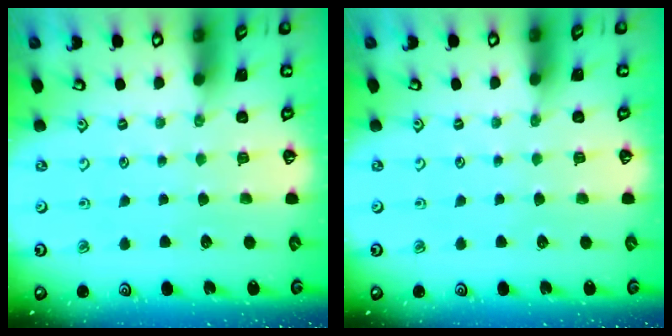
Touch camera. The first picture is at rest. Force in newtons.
{"total": 0.0}